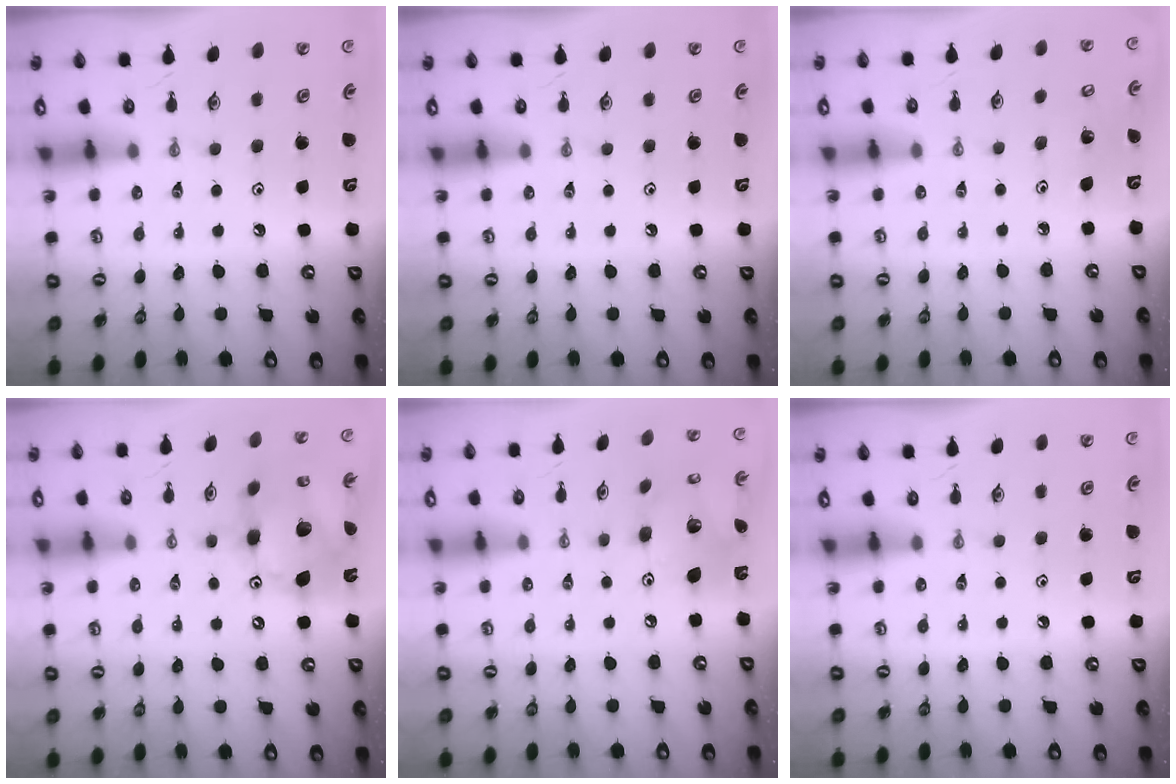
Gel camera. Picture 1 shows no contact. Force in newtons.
{"total": 0.0}
{"total": 2.5, "press": 2.5, "slide": 0.2}
{"total": 14.8, "press": 14.7, "slide": 1.3}
{"total": 12.9, "press": 12.8, "slide": 0.9}
{"total": 0.0}